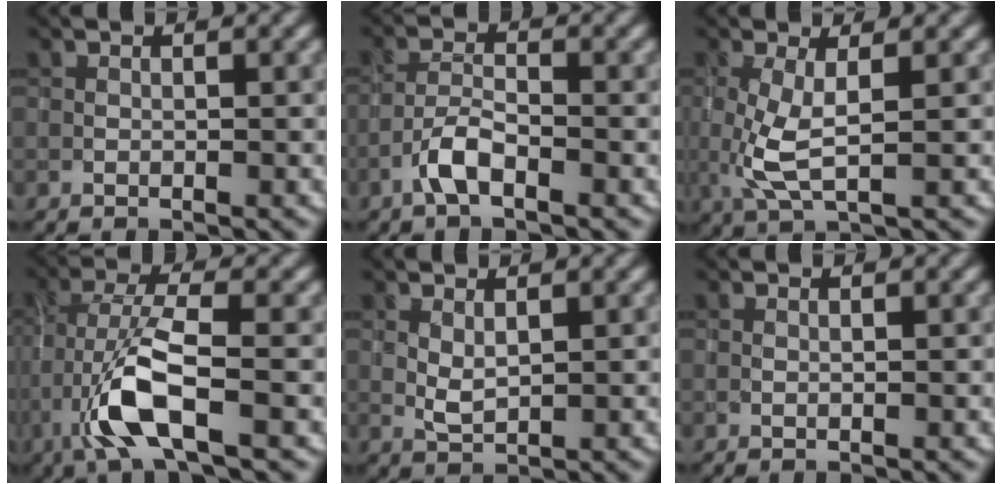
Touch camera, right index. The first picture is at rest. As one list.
[{"total": 3.0, "force": [-1.8, 0.8, 2.2], "torque": [-0.047, 0.005, -0.043]}, {"total": 3.8, "force": [0.1, 1.1, 3.6], "torque": [-0.088, -0.005, 0.002]}, {"total": 6.4, "force": [-2.8, 1.7, 5.5], "torque": [-0.118, 0.004, -0.059]}, {"total": 1.5, "force": [0.5, 0.7, 1.2], "torque": [-0.030, -0.003, 0.015]}, {"total": 0.0}]